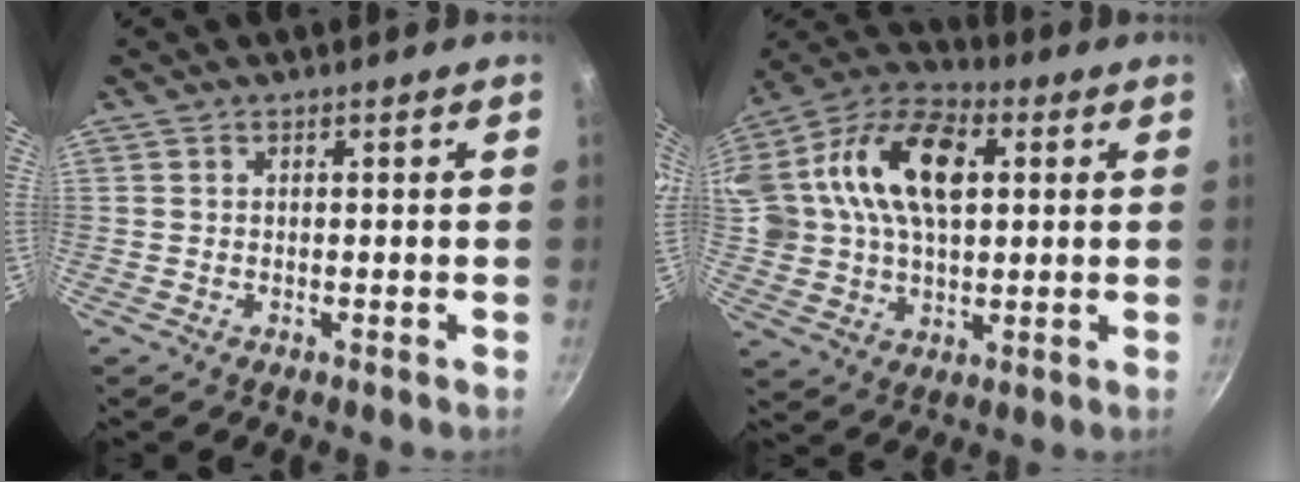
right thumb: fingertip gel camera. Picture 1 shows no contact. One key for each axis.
{"total": 23.4, "fx": 5.3, "fy": 15.1, "fz": 17.1, "tx": -0.332, "ty": 0.026, "tz": 0.080}